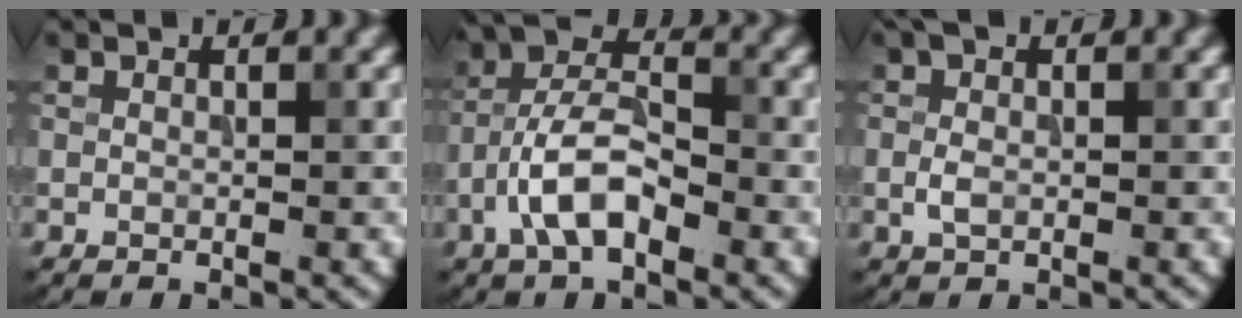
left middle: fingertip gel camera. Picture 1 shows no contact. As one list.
[{"total": 5.6, "force": [-2.6, 2.4, 4.3], "torque": [-0.080, 0.014, -0.054]}, {"total": 1.9, "force": [0.1, 1.1, 1.6], "torque": [-0.038, 0.003, -0.002]}]